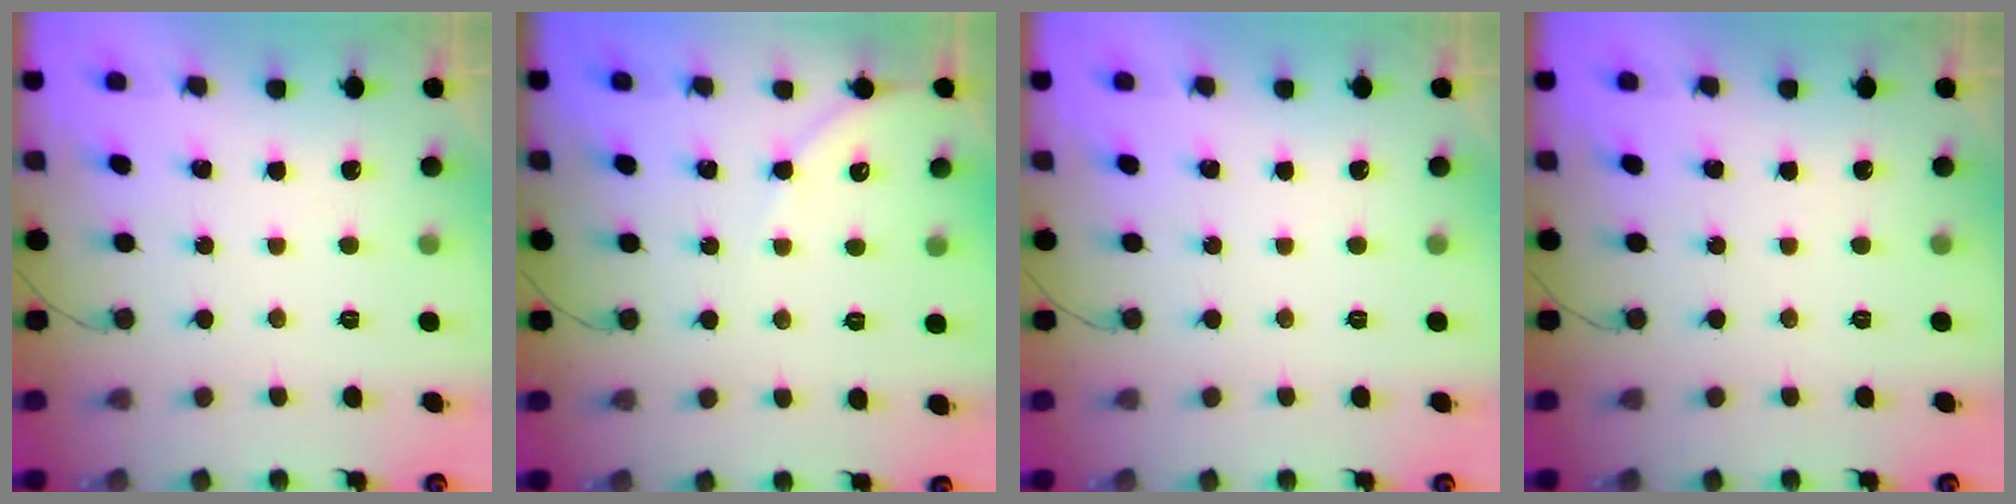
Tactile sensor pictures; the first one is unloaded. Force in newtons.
{"total": 4.8, "press": 4.7, "slide": 0.7}
{"total": 0.0}
{"total": 0.0}